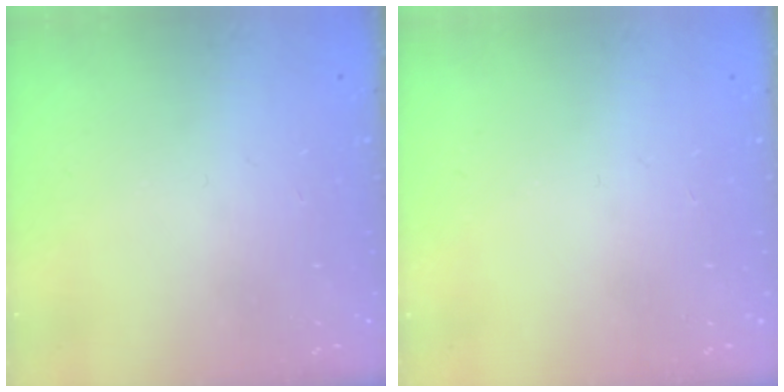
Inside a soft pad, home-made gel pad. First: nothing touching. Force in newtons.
{"total": 0.0}